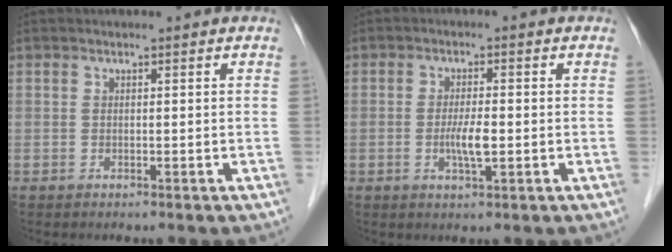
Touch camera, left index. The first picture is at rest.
{"total": 3.7, "force": [-0.8, 0.6, 3.6], "torque": [-0.072, -0.006, -0.014]}